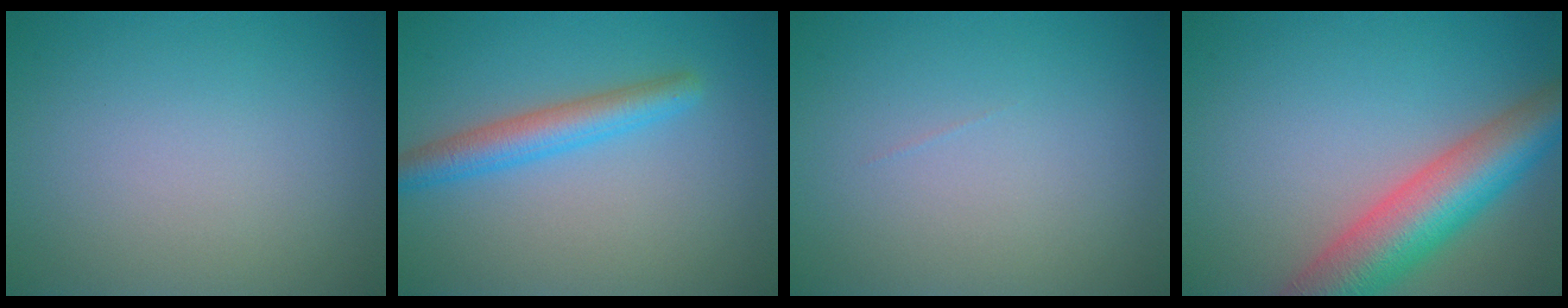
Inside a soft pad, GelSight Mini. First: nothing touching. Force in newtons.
{"total": 3.6, "press": 3.6, "slide": 0.0}
{"total": 0.0}
{"total": 8.9, "press": 8.9, "slide": 0.4}